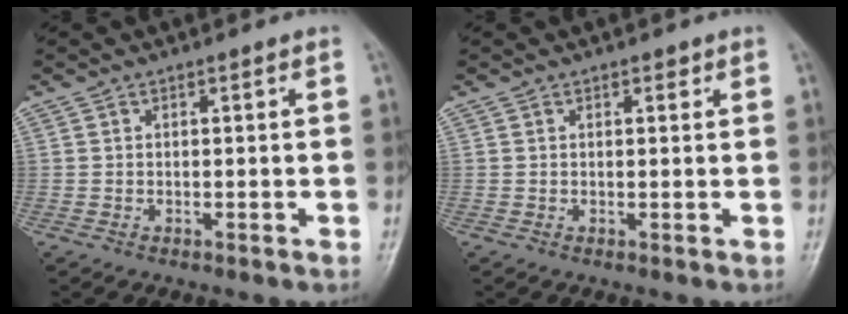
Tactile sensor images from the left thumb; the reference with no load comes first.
{"total": 1.2, "force": [0.8, 0.7, 0.7], "torque": [0.001, -0.002, 0.007]}